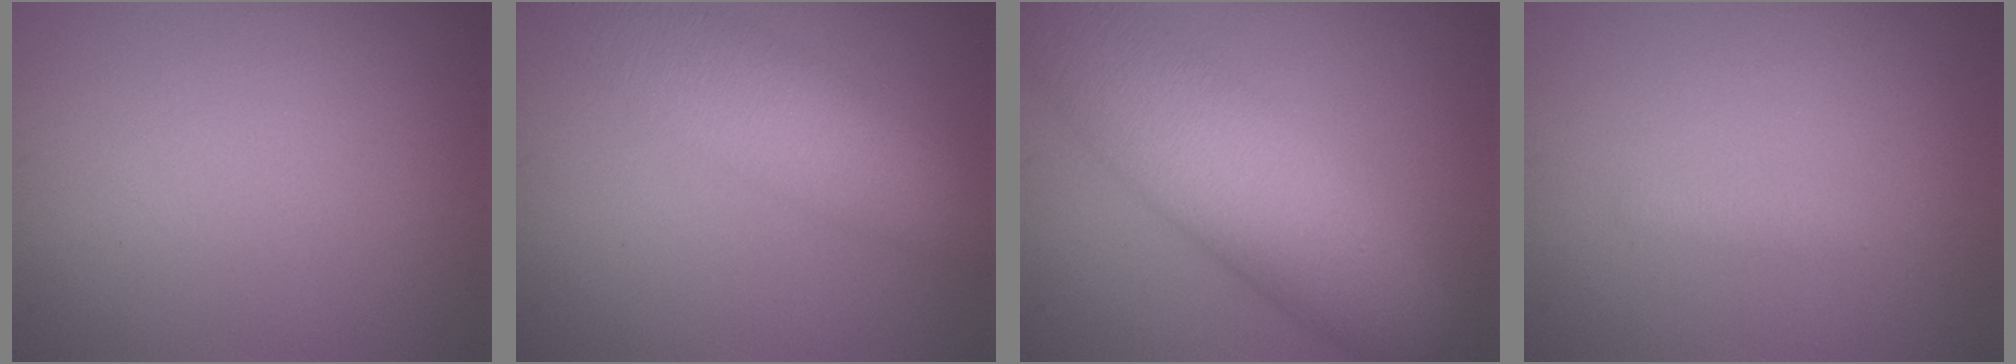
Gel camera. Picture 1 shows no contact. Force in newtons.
{"total": 6.7, "press": 6.7, "slide": 0.2}
{"total": 9.2, "press": 9.2, "slide": 0.2}
{"total": 0.6, "press": 0.6, "slide": 0.1}